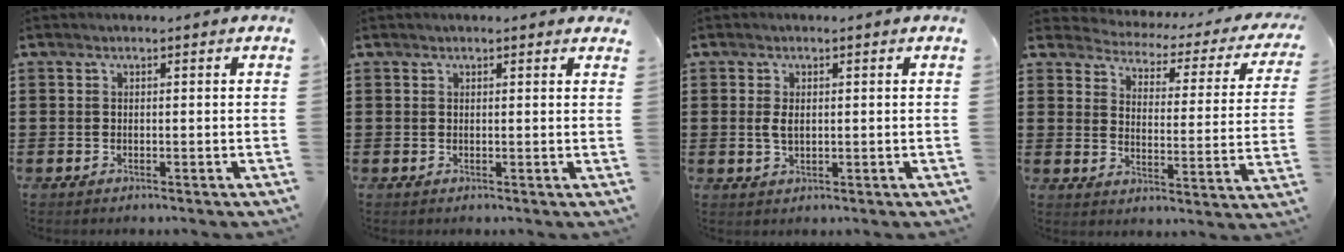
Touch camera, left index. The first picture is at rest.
{"total": 0.7, "force": [0.6, 0.2, 0.4], "torque": [-0.009, 0.002, 0.010]}
{"total": 2.3, "force": [0.1, 1.3, 1.9], "torque": [-0.048, 0.002, -0.002]}
{"total": 2.2, "force": [2.1, 0.4, 0.2], "torque": [-0.026, -0.025, 0.026]}